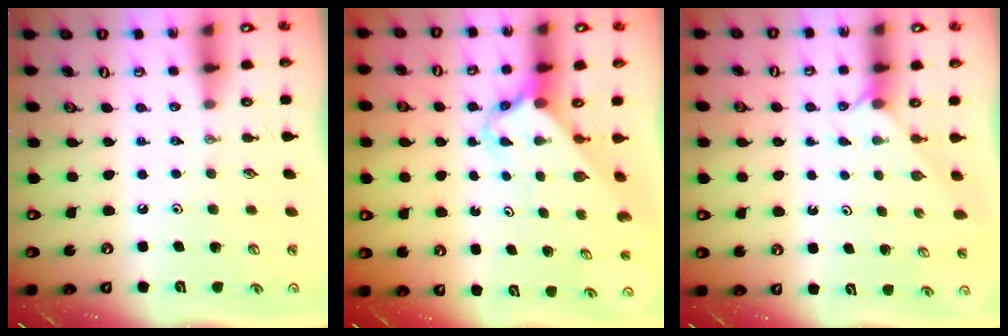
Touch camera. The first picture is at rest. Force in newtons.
{"total": 2.4, "press": 2.4, "slide": 0.2}
{"total": 1.8, "press": 1.8, "slide": 0.2}